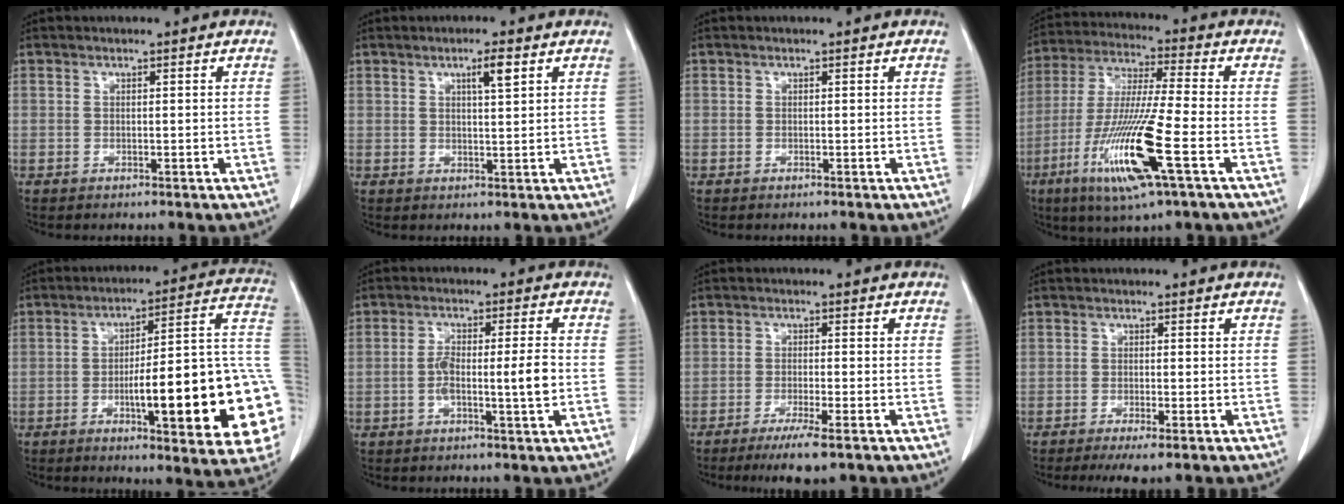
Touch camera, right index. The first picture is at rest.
{"total": 3.1, "force": [1.5, 0.2, 2.7], "torque": [-0.046, 0.000, 0.025]}
{"total": 0.0}
{"total": 16.0, "force": [-6.2, 0.2, 14.8], "torque": [-0.305, -0.026, -0.117]}
{"total": 24.1, "force": [-5.2, 3.6, 23.2], "torque": [-0.223, 0.018, -0.067]}
{"total": 6.4, "force": [-1.2, 0.5, 6.2], "torque": [-0.115, 0.008, -0.021]}
{"total": 6.3, "force": [-4.2, 0.2, 4.6], "torque": [-0.076, -0.016, -0.068]}
{"total": 4.2, "force": [-2.9, 0.2, 3.0], "torque": [-0.046, -0.011, -0.044]}